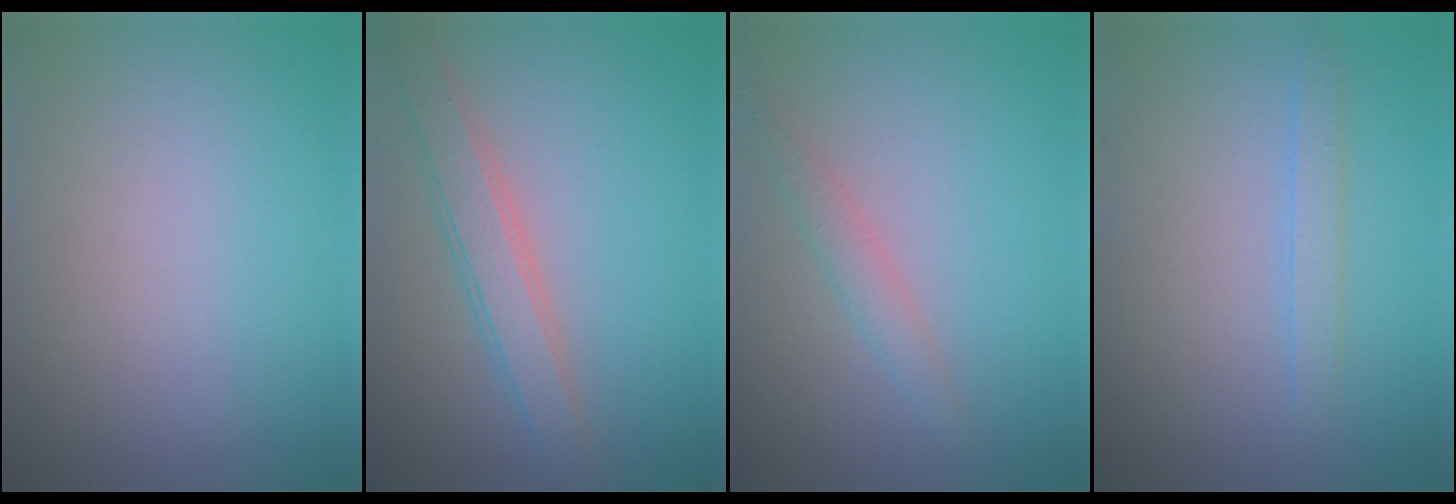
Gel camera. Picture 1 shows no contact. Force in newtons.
{"total": 3.3, "press": 3.3, "slide": 0.2}
{"total": 1.6, "press": 1.6, "slide": 0.1}
{"total": 1.3, "press": 1.3, "slide": 0.0}